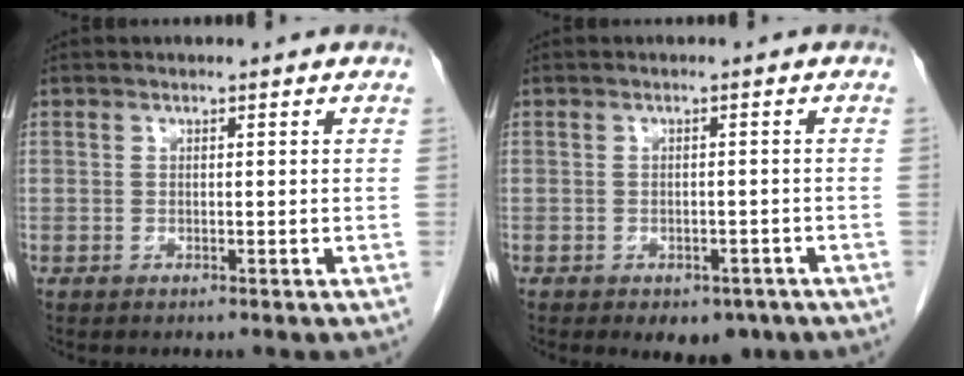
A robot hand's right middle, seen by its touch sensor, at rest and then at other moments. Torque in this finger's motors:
{"motor_torque": [0.04, -0.03, 0.02, 0.03]}